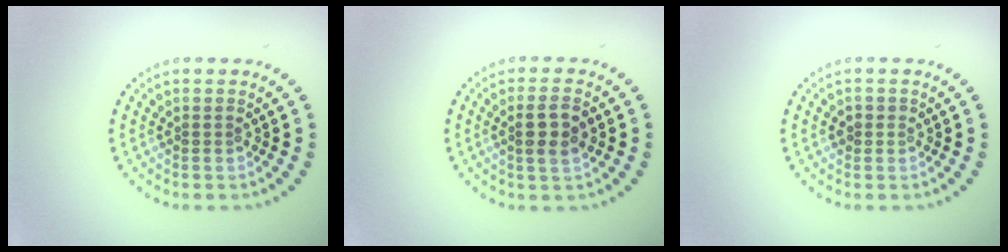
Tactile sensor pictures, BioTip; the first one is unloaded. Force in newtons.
{"total": 2.6, "press": 2.5, "slide": 0.6}
{"total": 1.1, "press": 1.0, "slide": 0.5}